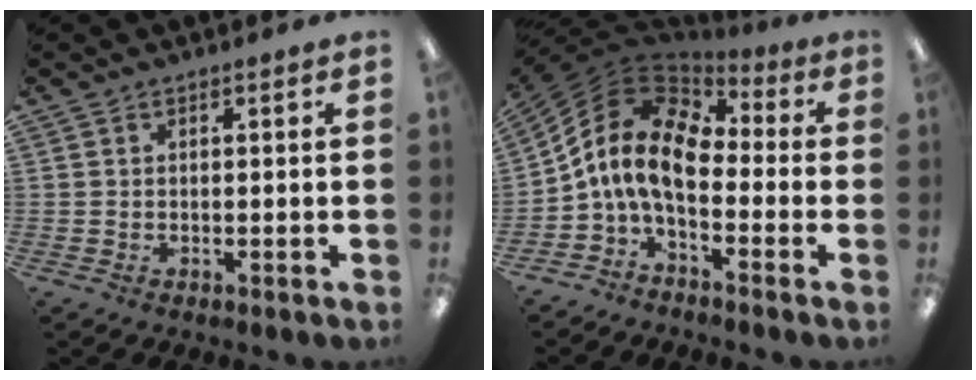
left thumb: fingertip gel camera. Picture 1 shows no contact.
{"total": 13.5, "force": [-0.6, 7.7, 11.1], "torque": [-0.243, 0.007, -0.017]}